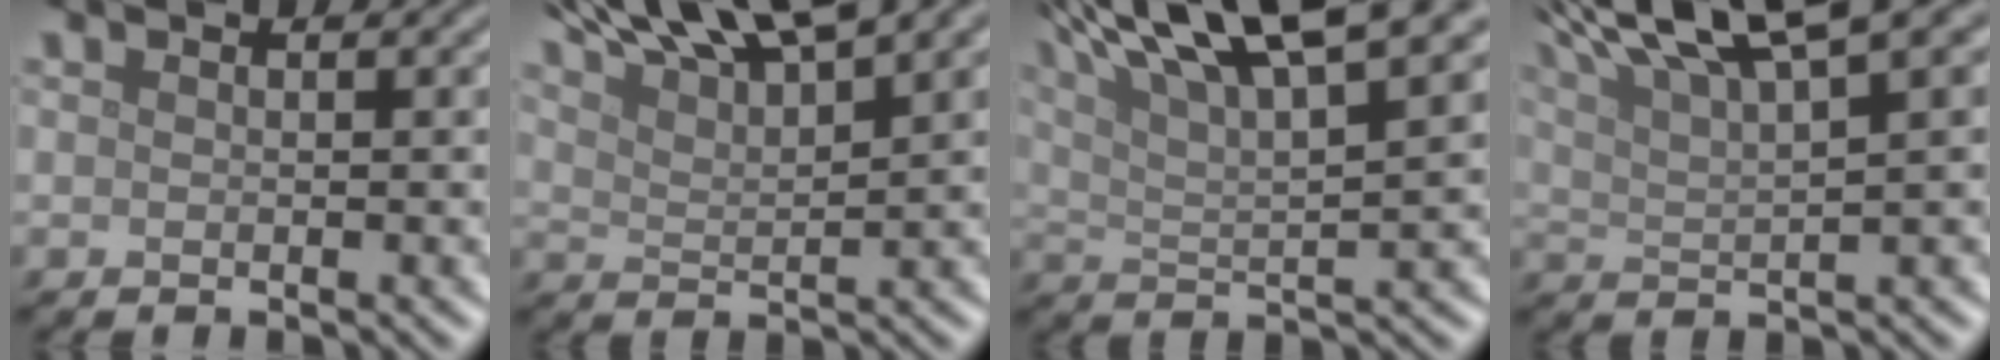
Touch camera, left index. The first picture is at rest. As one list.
[{"total": 9.5, "force": [7.6, 1.8, 5.5], "torque": [-0.095, 0.023, 0.119]}, {"total": 10.8, "force": [7.1, 2.4, 7.7], "torque": [-0.136, 0.026, 0.111]}, {"total": 9.0, "force": [6.0, 1.8, 6.5], "torque": [-0.103, 0.025, 0.099]}]